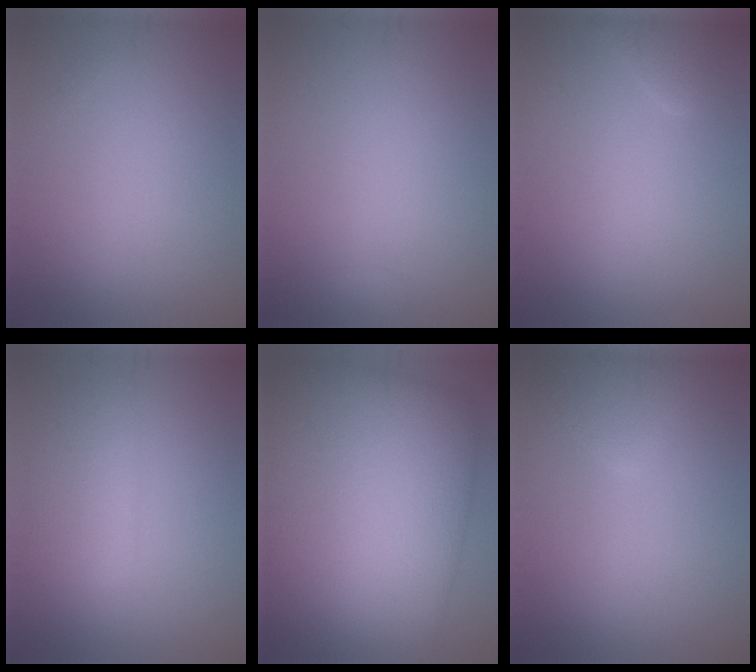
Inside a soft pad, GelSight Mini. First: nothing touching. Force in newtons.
{"total": 1.1, "press": 1.1, "slide": 0.1}
{"total": 1.9, "press": 1.9, "slide": 0.1}
{"total": 3.1, "press": 3.1, "slide": 0.4}
{"total": 18.3, "press": 18.3, "slide": 0.8}
{"total": 2.2, "press": 2.2, "slide": 0.2}